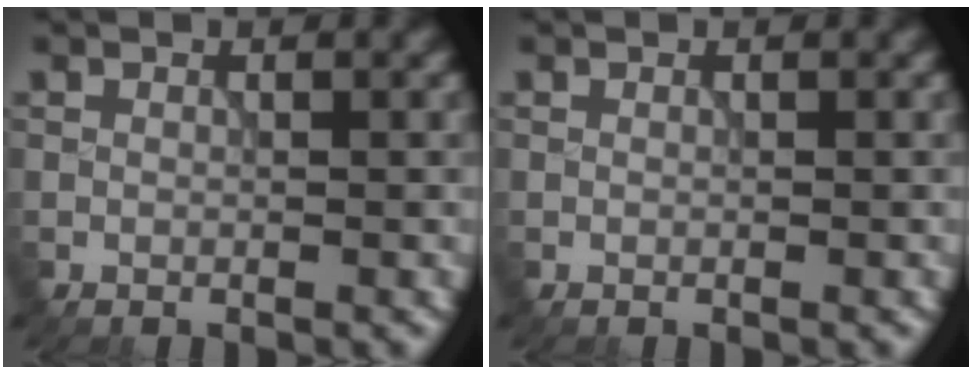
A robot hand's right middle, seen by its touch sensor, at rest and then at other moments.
{"total": 0.0}